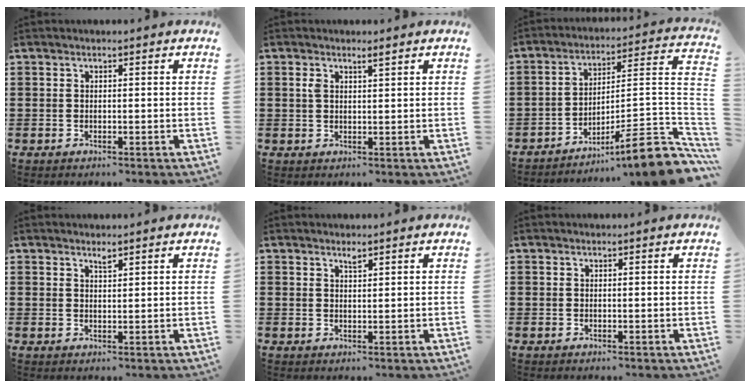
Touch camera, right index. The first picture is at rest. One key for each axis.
{"total": 1.9, "fx": 1.0, "fy": 0.6, "fz": 1.5, "tx": -0.033, "ty": 0.003, "tz": 0.016}
{"total": 10.1, "fx": -6.8, "fy": 0.3, "fz": 7.5, "tx": -0.103, "ty": -0.004, "tz": -0.130}
{"total": 1.3, "fx": 1.1, "fy": 0.2, "fz": 0.5, "tx": -0.012, "ty": 0.000, "tz": 0.021}
{"total": 1.2, "fx": 1.0, "fy": 0.3, "fz": 0.6, "tx": -0.014, "ty": 0.001, "tz": 0.018}
{"total": 0.0}